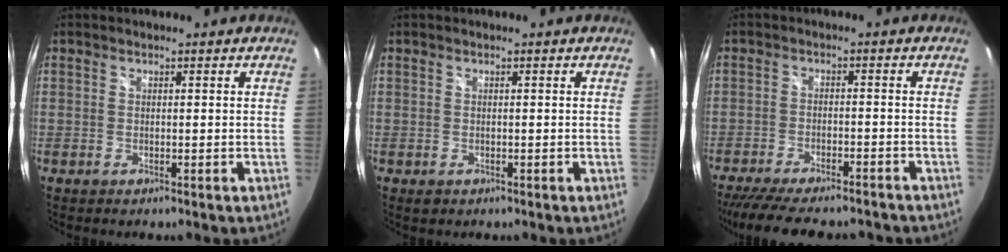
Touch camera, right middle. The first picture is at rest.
{"total": 1.0, "force": [-0.4, 0.8, 0.4], "torque": [-0.007, -0.005, -0.008]}
{"total": 16.4, "force": [-13.9, 4.1, 7.7], "torque": [-0.159, -0.035, -0.206]}